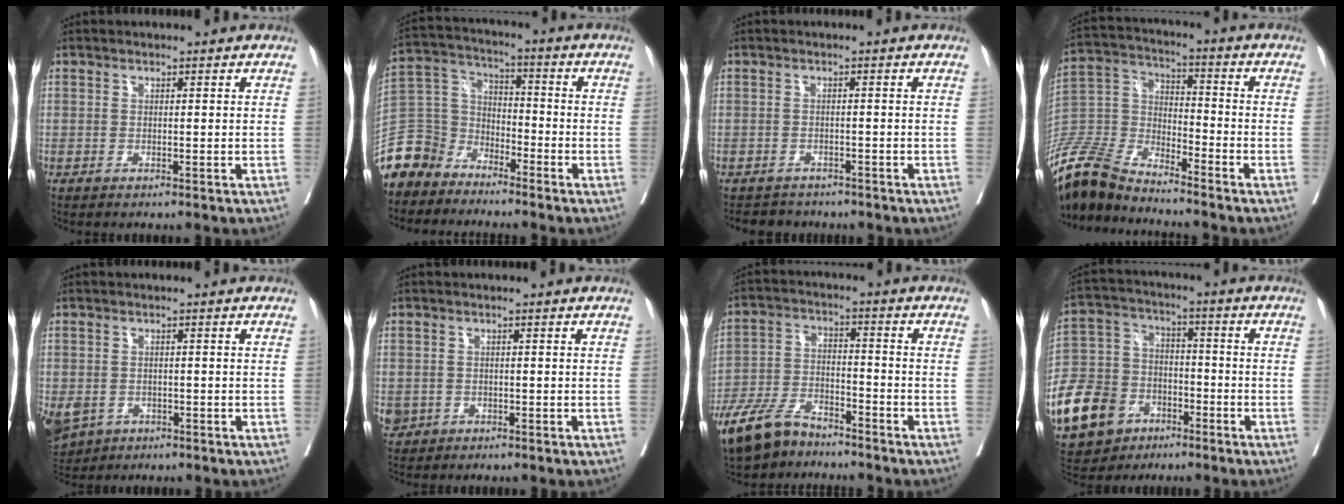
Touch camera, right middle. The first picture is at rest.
{"total": 11.5, "force": [-9.5, 6.3, 1.4], "torque": [-0.053, 0.025, -0.189]}
{"total": 3.3, "force": [-3.0, 1.4, -0.2], "torque": [0.000, -0.002, -0.047]}
{"total": 13.7, "force": [-12.9, 2.3, 4.1], "torque": [-0.089, 0.004, -0.256]}
{"total": 12.2, "force": [-5.2, 9.7, 5.2], "torque": [-0.161, -0.011, -0.069]}
{"total": 2.6, "force": [-0.9, 2.3, 0.7], "torque": [-0.015, 0.001, -0.009]}
{"total": 9.9, "force": [-7.9, 3.8, 4.6], "torque": [-0.101, -0.017, -0.152]}
{"total": 17.3, "force": [-8.5, 12.4, 8.4], "torque": [-0.211, 0.008, -0.147]}